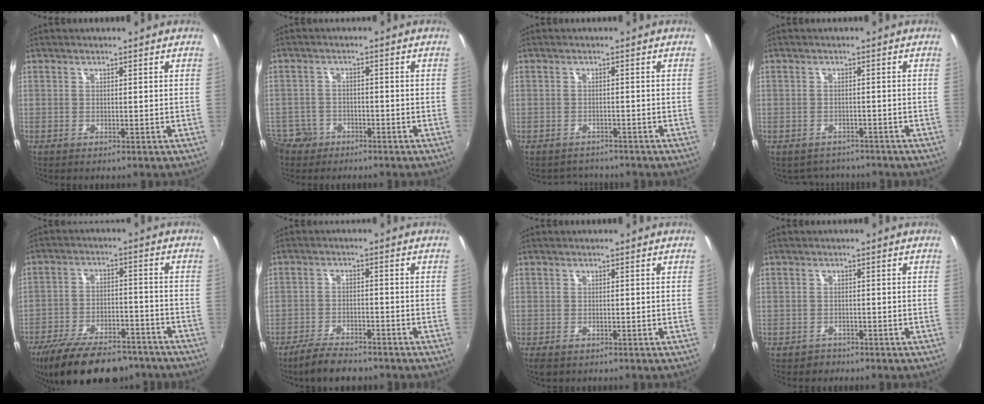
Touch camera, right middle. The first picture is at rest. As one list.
[{"total": 7.1, "force": [-4.2, 5.5, 1.5], "torque": [-0.055, 0.012, -0.073]}, {"total": 3.3, "force": [-2.9, 1.5, -0.2], "torque": [-0.009, 0.001, -0.047]}, {"total": 4.8, "force": [-4.2, 2.2, 0.4], "torque": [-0.019, -0.007, -0.062]}, {"total": 21.4, "force": [-17.1, 7.9, 10.2], "torque": [-0.204, -0.017, -0.250]}, {"total": 7.1, "force": [-5.9, 2.2, 3.2], "torque": [-0.086, -0.011, -0.102]}, {"total": 2.3, "force": [-1.4, 1.3, 1.2], "torque": [-0.024, -0.011, -0.021]}, {"total": 1.8, "force": [-1.3, 1.3, 0.0], "torque": [-0.003, 0.002, -0.019]}]